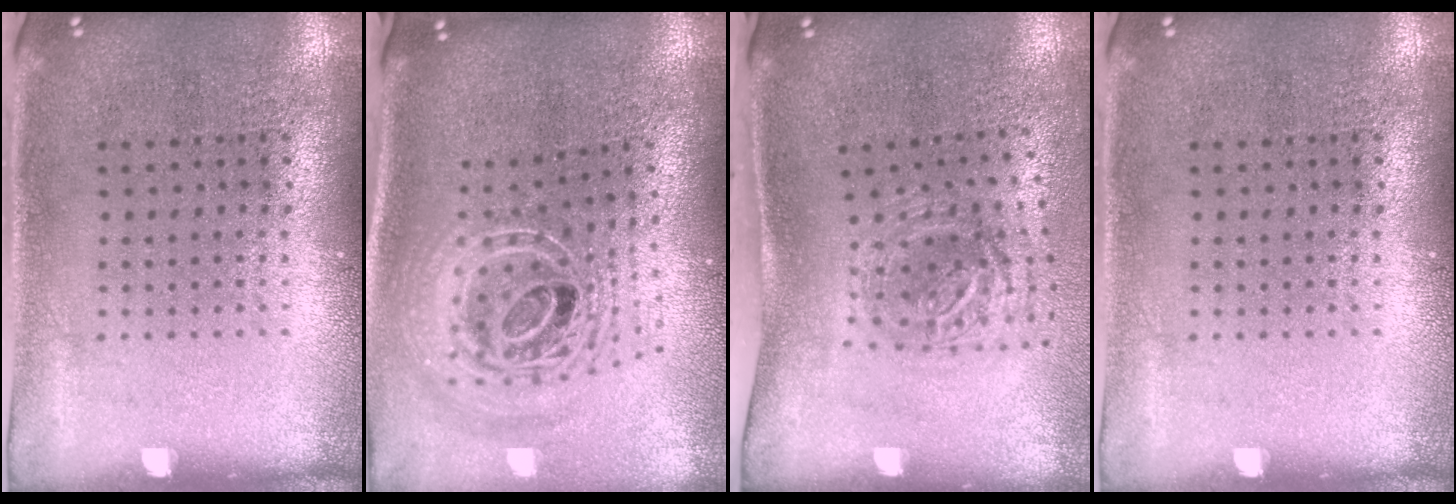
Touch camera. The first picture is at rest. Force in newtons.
{"total": 2.8, "press": 2.0, "slide": 1.9}
{"total": 1.3, "press": 1.1, "slide": 0.7}
{"total": 0.0}